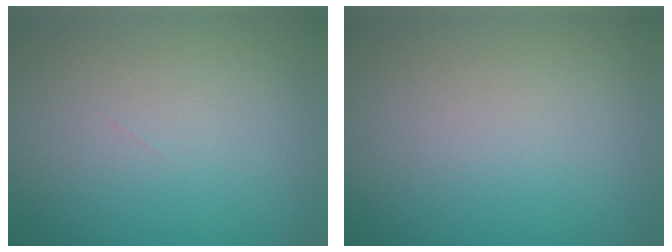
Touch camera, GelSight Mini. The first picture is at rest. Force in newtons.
{"total": 0.0}